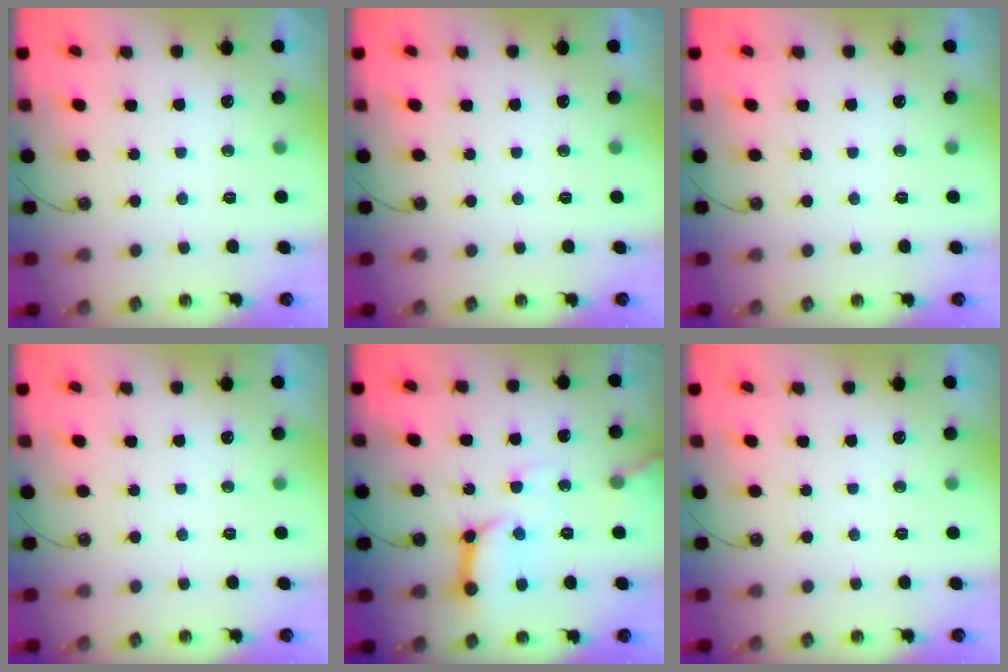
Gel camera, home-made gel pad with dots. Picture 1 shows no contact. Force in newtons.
{"total": 0.0}
{"total": 0.0}
{"total": 0.0}
{"total": 12.8, "press": 12.7, "slide": 1.2}
{"total": 0.0}